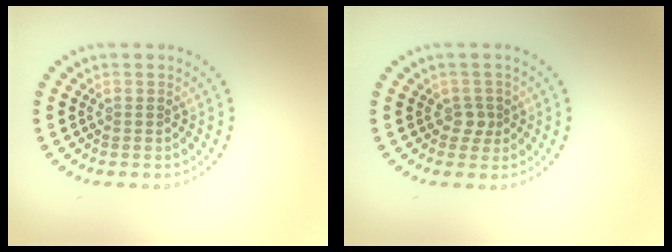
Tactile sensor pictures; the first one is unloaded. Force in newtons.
{"total": 1.4, "press": 1.1, "slide": 0.8}